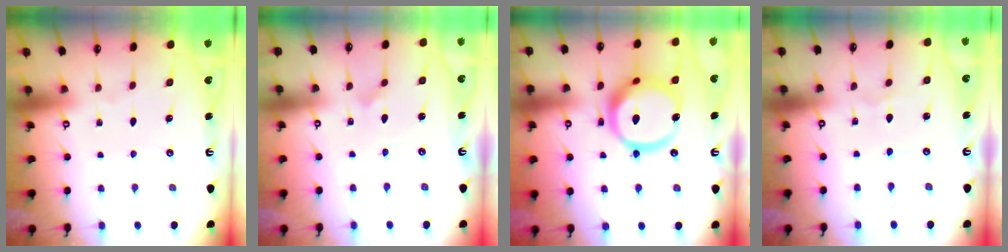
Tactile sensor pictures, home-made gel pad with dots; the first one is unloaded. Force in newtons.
{"total": 2.9, "press": 2.8, "slide": 0.3}
{"total": 18.3, "press": 18.1, "slide": 2.1}
{"total": 1.3, "press": 1.3, "slide": 0.1}